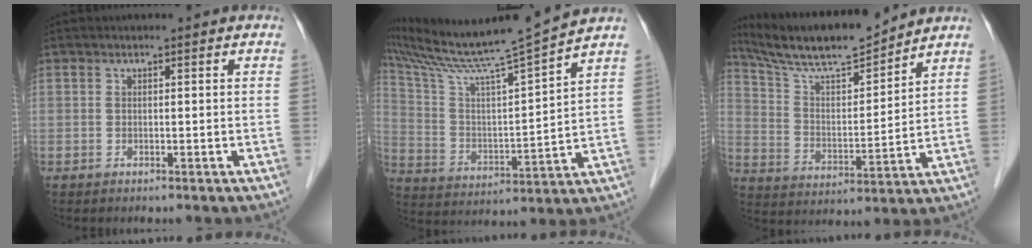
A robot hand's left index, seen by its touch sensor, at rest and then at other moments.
{"total": 15.5, "force": [14.0, -2.9, 5.8], "torque": [-0.120, -0.028, 0.243]}
{"total": 13.6, "force": [12.5, 0.8, 5.2], "torque": [-0.103, 0.004, 0.228]}